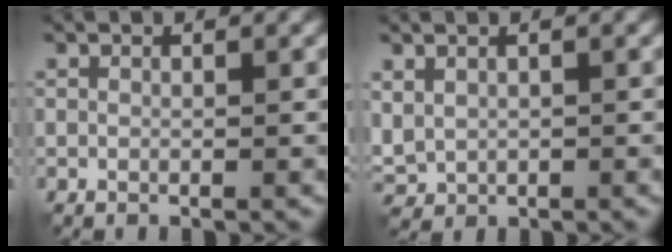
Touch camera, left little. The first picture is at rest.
{"total": 1.9, "force": [0.5, 1.5, 1.0], "torque": [-0.025, -0.004, 0.015]}